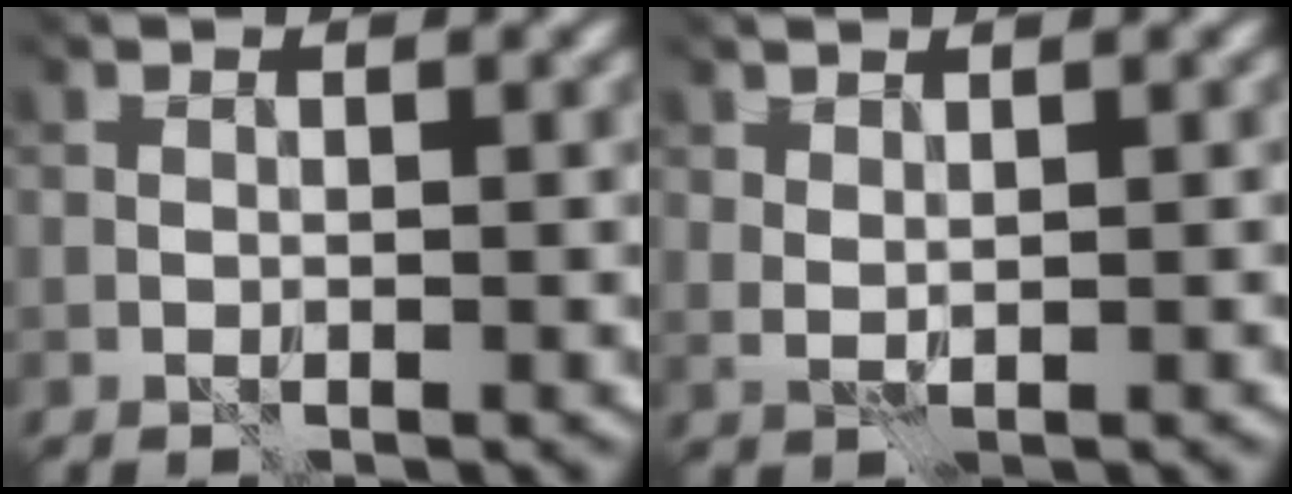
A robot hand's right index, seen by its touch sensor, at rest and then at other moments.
{"total": 1.0, "force": [1.0, -0.2, -0.1], "torque": [-0.003, -0.001, 0.021]}